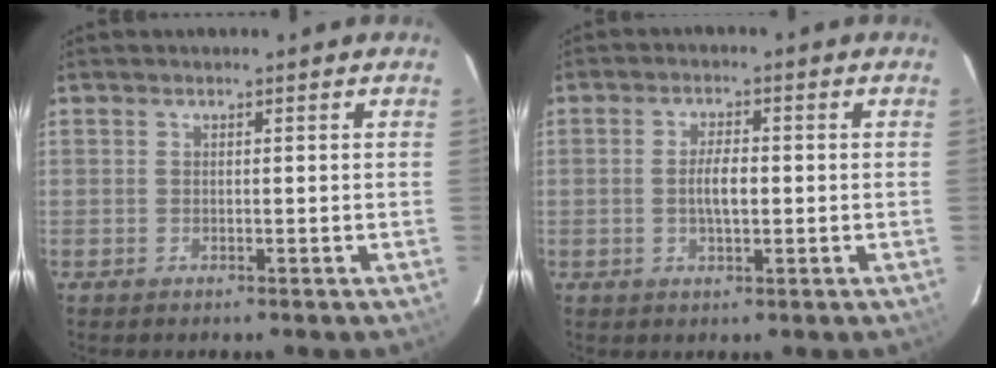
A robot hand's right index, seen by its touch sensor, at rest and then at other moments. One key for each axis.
{"total": 4.1, "fx": -0.4, "fy": 1.6, "fz": 3.8, "tx": -0.069, "ty": 0.000, "tz": -0.004}